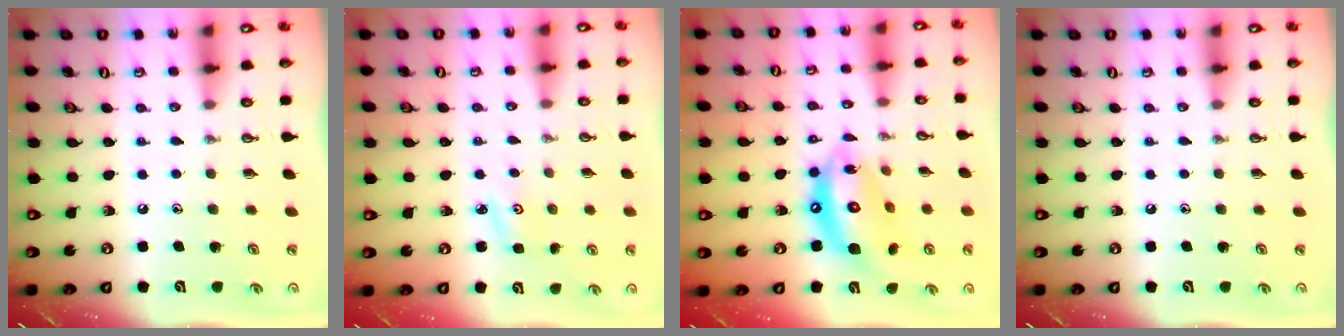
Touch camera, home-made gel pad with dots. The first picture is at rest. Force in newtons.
{"total": 3.2, "press": 3.2, "slide": 0.4}
{"total": 15.0, "press": 14.9, "slide": 1.6}
{"total": 0.0}